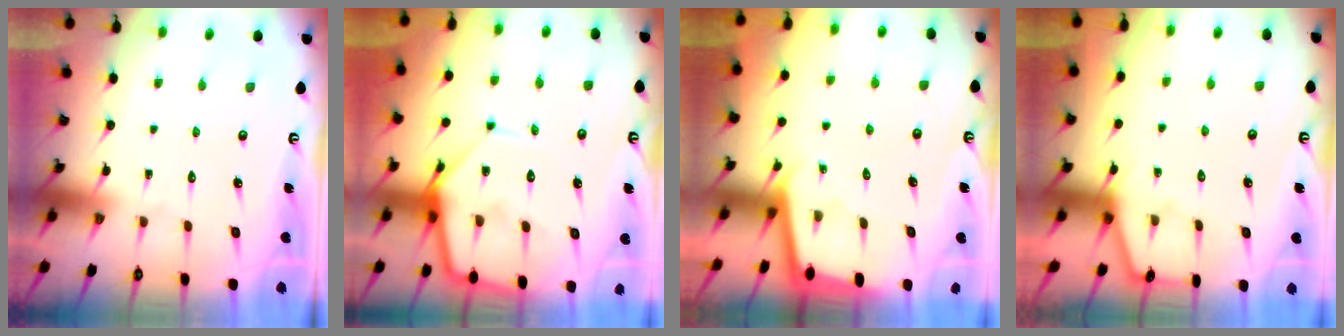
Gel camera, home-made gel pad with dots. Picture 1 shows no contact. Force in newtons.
{"total": 12.1, "press": 12.1, "slide": 1.2}
{"total": 2.8, "press": 2.8, "slide": 0.2}
{"total": 2.5, "press": 2.4, "slide": 0.3}